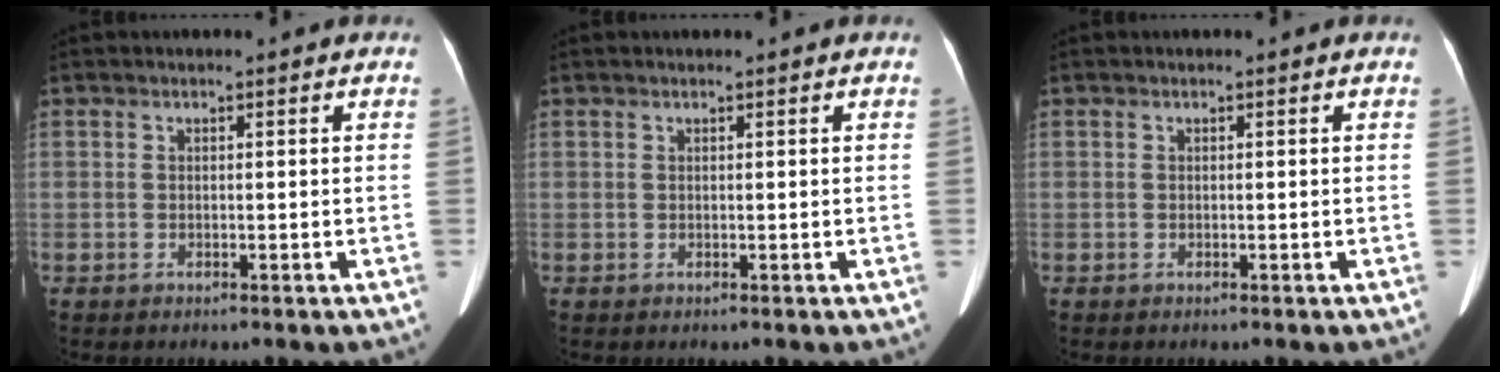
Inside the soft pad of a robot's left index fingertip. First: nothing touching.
{"total": 0.0}
{"total": 0.0}